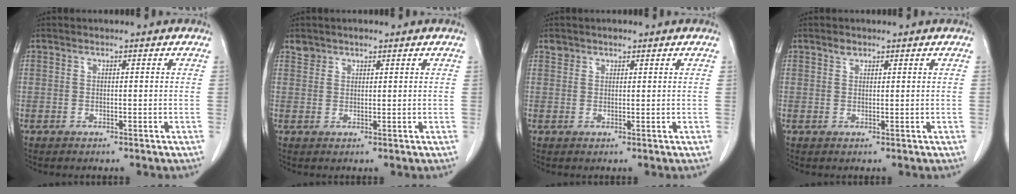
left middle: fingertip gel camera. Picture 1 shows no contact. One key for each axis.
{"total": 1.6, "fx": 1.3, "fy": 0.9, "fz": 0.2, "tx": -0.002, "ty": 0.005, "tz": 0.022}
{"total": 1.4, "fx": 1.1, "fy": 0.9, "fz": 0.1, "tx": 0.001, "ty": 0.003, "tz": 0.016}
{"total": 1.1, "fx": 0.8, "fy": 0.6, "fz": 0.3, "tx": -0.007, "ty": -0.002, "tz": 0.014}